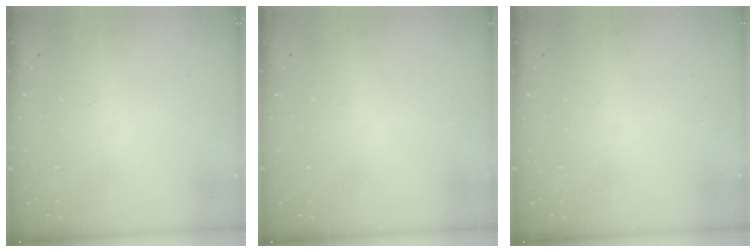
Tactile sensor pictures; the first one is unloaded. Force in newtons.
{"total": 0.0}
{"total": 0.0}